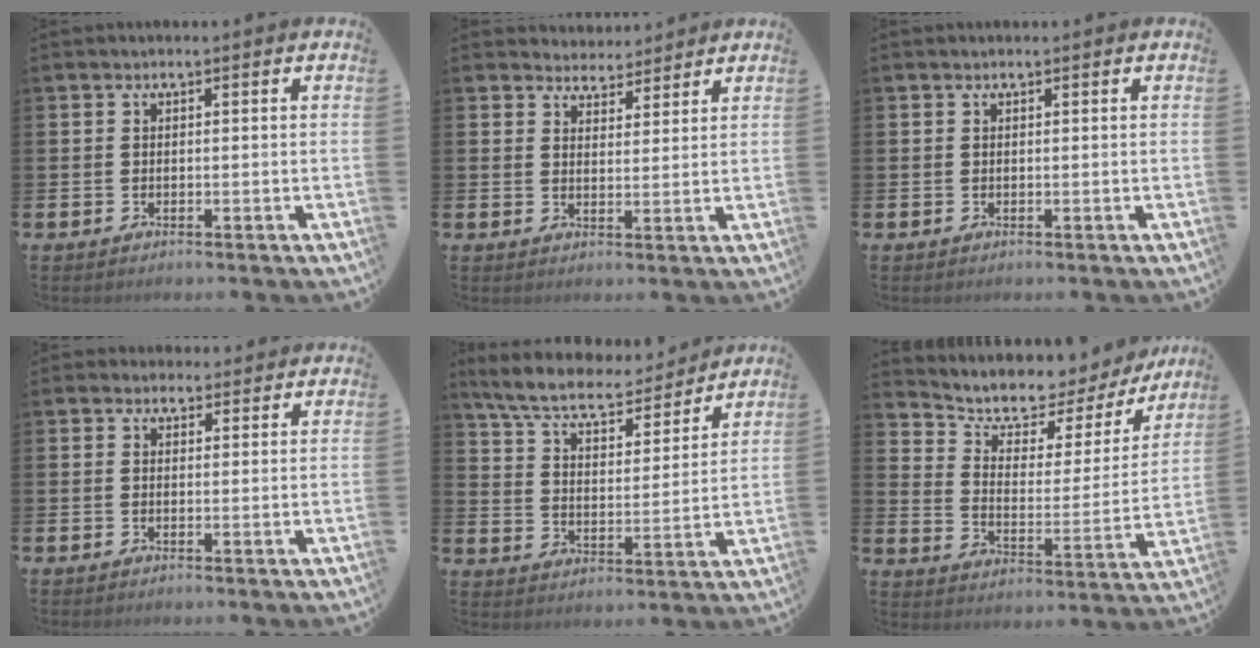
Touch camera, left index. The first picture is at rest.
{"total": 4.1, "force": [3.9, 1.1, -0.3], "torque": [-0.007, -0.022, 0.072]}
{"total": 0.0}
{"total": 1.9, "force": [1.7, 0.8, 0.0], "torque": [0.004, -0.003, 0.030]}
{"total": 8.2, "force": [7.4, 2.0, 3.0], "torque": [-0.092, -0.050, 0.127]}
{"total": 6.8, "force": [5.8, 2.9, 2.1], "torque": [-0.074, -0.042, 0.093]}